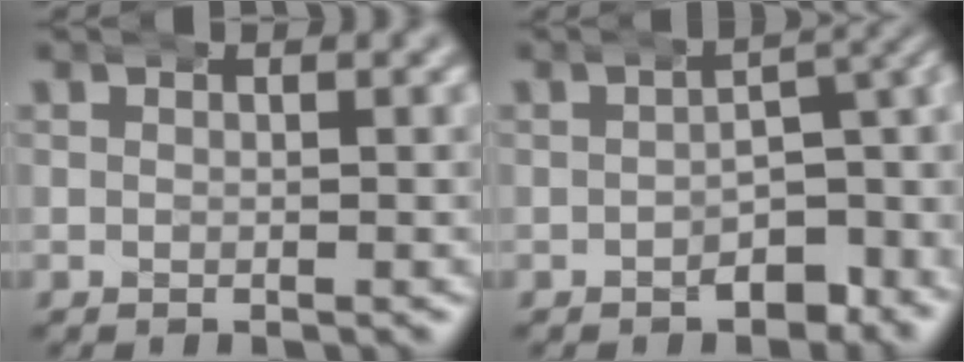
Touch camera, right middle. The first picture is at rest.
{"total": 5.0, "force": [-1.3, 2.4, 4.2], "torque": [-0.040, 0.006, -0.021]}